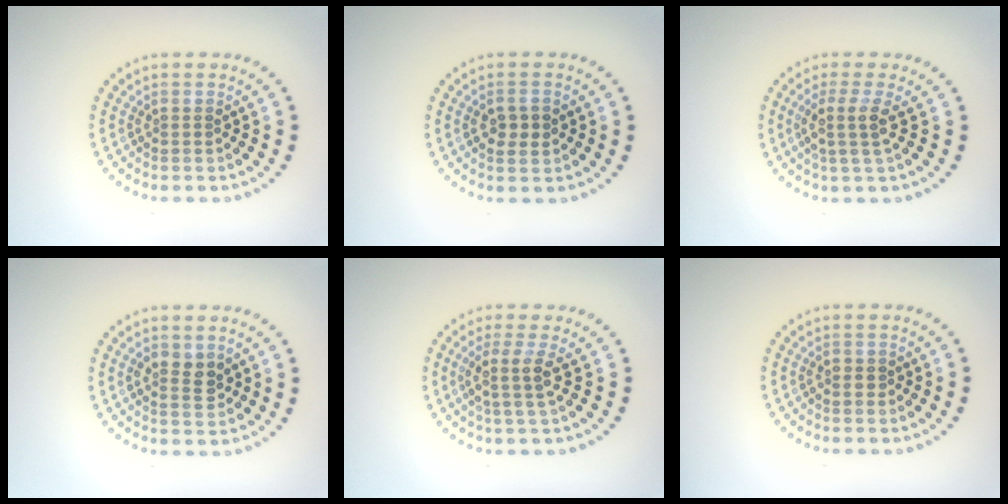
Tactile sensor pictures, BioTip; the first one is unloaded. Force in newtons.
{"total": 2.2, "press": 2.2, "slide": 0.2}
{"total": 2.4, "press": 1.9, "slide": 1.5}
{"total": 2.2, "press": 2.2, "slide": 0.4}
{"total": 2.4, "press": 1.9, "slide": 1.5}
{"total": 0.5, "press": 0.4, "slide": 0.3}